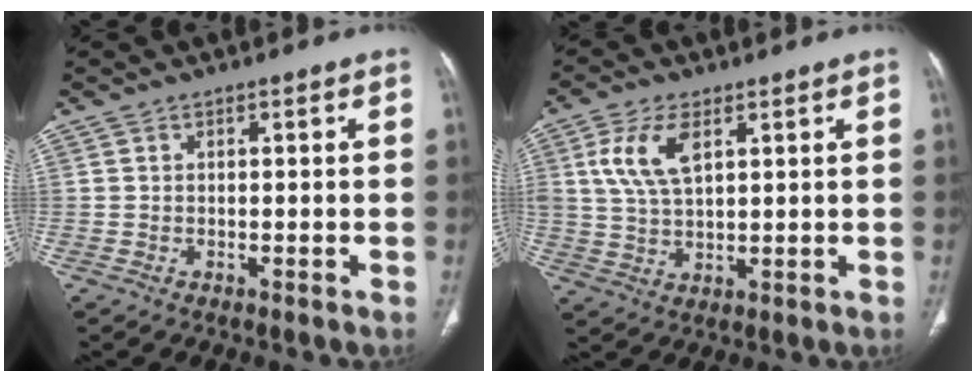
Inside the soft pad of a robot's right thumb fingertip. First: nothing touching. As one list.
[{"total": 8.5, "force": [3.2, 4.2, 6.7], "torque": [-0.141, -0.006, 0.065]}]